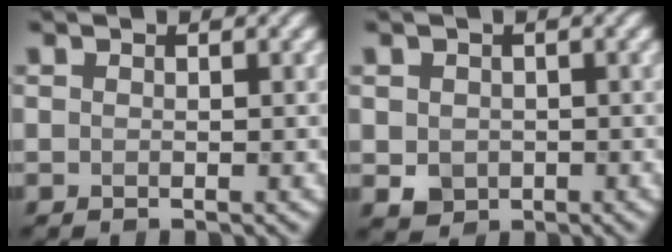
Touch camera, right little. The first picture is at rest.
{"total": 2.1, "force": [-0.2, 1.9, 0.9], "torque": [-0.020, -0.005, -0.002]}